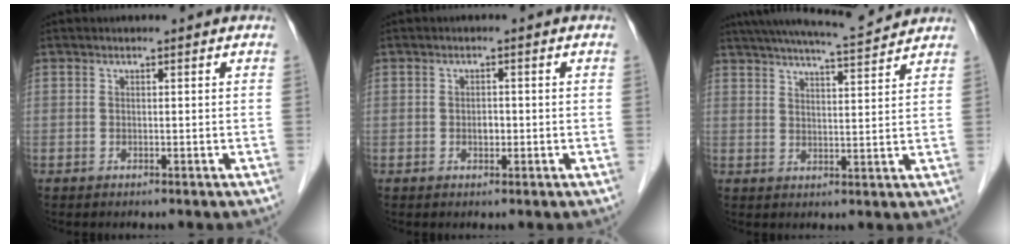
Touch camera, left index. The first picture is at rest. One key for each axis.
{"total": 2.7, "fx": -2.5, "fy": 0.8, "fz": 0.8, "tx": -0.011, "ty": -0.014, "tz": -0.045}
{"total": 9.4, "fx": 8.5, "fy": 0.0, "fz": 4.0, "tx": -0.065, "ty": -0.004, "tz": 0.115}